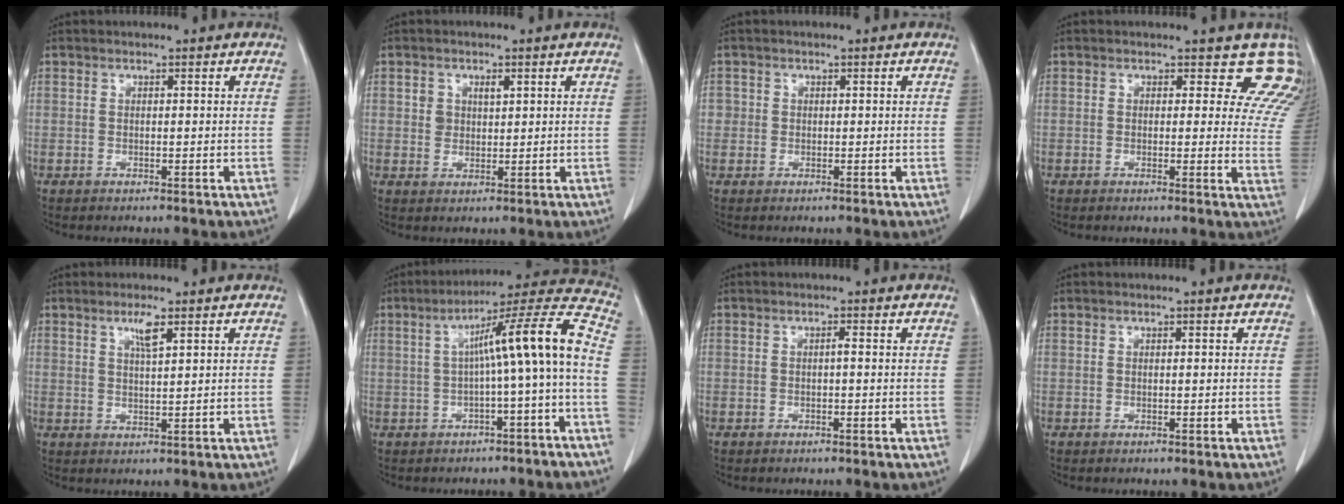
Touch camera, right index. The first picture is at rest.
{"total": 2.5, "force": [1.1, 1.9, 1.3], "torque": [-0.020, 0.002, 0.018]}
{"total": 1.5, "force": [0.1, 1.4, 0.1], "torque": [0.012, 0.004, -0.001]}
{"total": 8.4, "force": [7.2, 4.0, 1.5], "torque": [0.026, -0.018, 0.036]}
{"total": 2.9, "force": [1.7, 0.2, 2.4], "torque": [-0.047, -0.001, 0.032]}
{"total": 12.1, "force": [-1.2, -0.6, 12.0], "torque": [-0.171, 0.036, -0.018]}
{"total": 0.6, "force": [-0.1, 0.0, 0.6], "torque": [-0.010, 0.002, -0.001]}
{"total": 0.0}